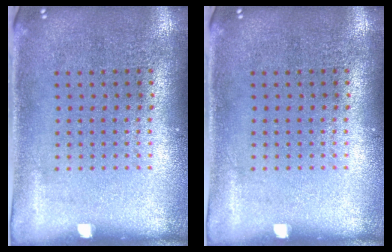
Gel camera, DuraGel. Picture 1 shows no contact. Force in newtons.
{"total": 0.0}